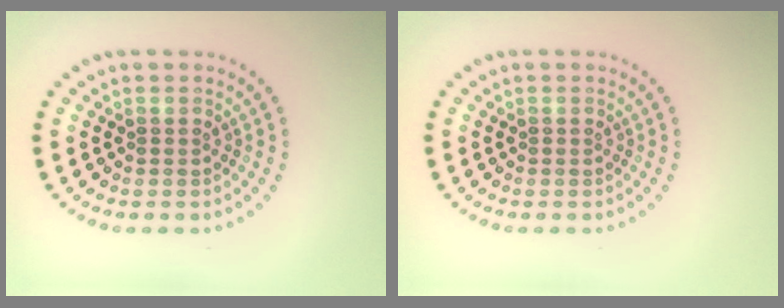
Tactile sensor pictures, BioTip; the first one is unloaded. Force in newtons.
{"total": 0.0}